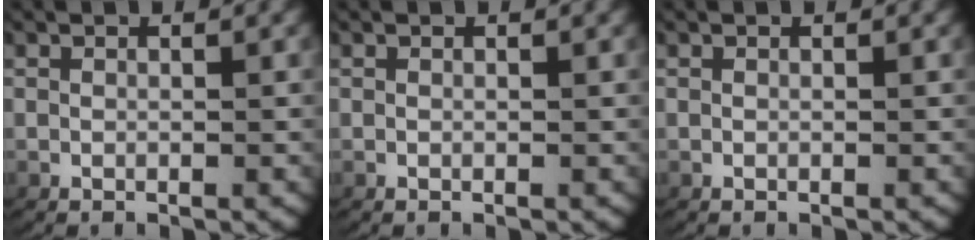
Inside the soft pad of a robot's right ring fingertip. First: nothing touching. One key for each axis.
{"total": 0.0}
{"total": 0.0}